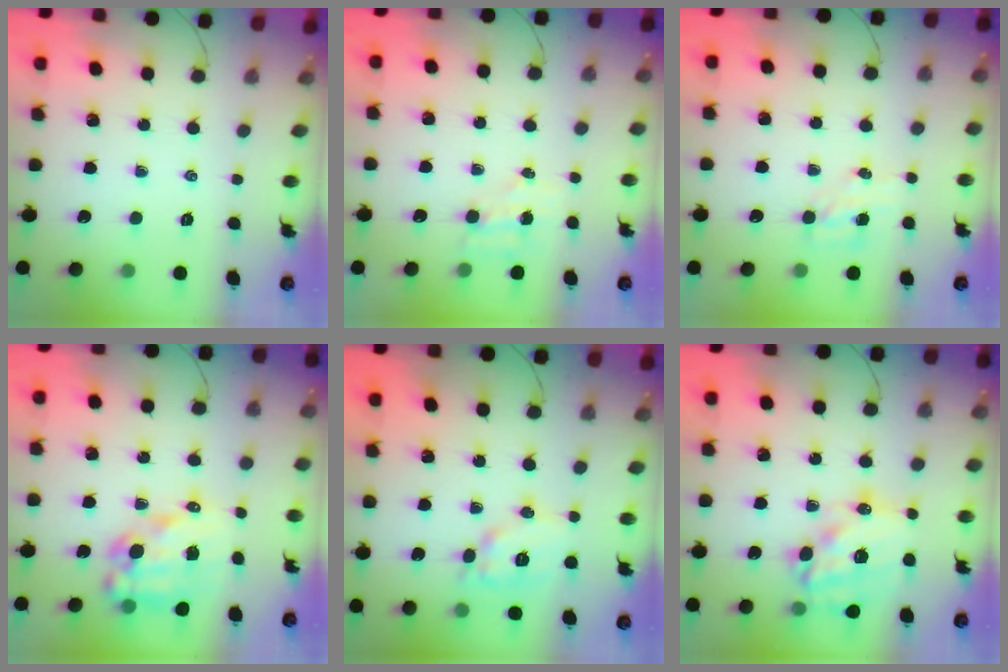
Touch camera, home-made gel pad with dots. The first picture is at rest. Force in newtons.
{"total": 4.2, "press": 4.1, "slide": 1.1}
{"total": 4.3, "press": 4.3, "slide": 0.7}
{"total": 12.7, "press": 12.4, "slide": 2.9}
{"total": 10.8, "press": 10.7, "slide": 0.5}
{"total": 19.2, "press": 18.8, "slide": 3.9}